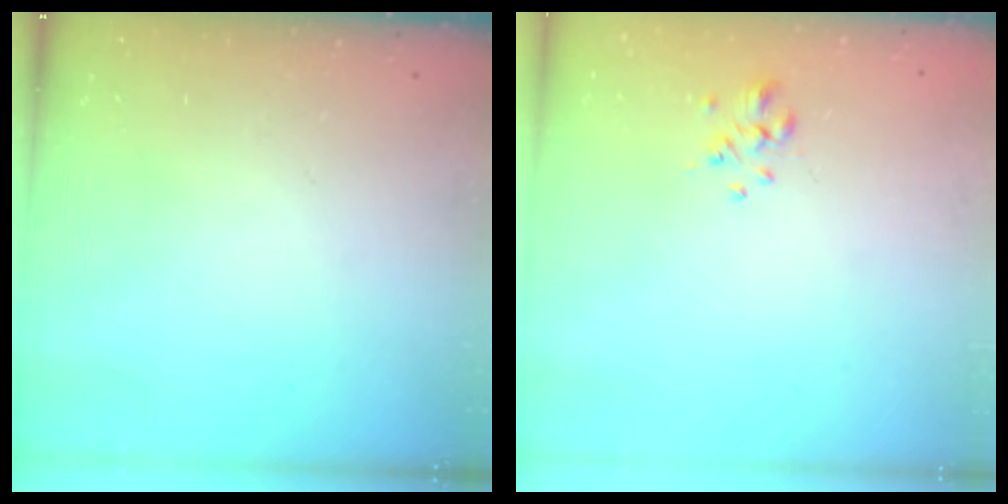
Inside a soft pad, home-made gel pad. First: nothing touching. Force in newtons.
{"total": 1.9, "press": 1.7, "slide": 0.8}